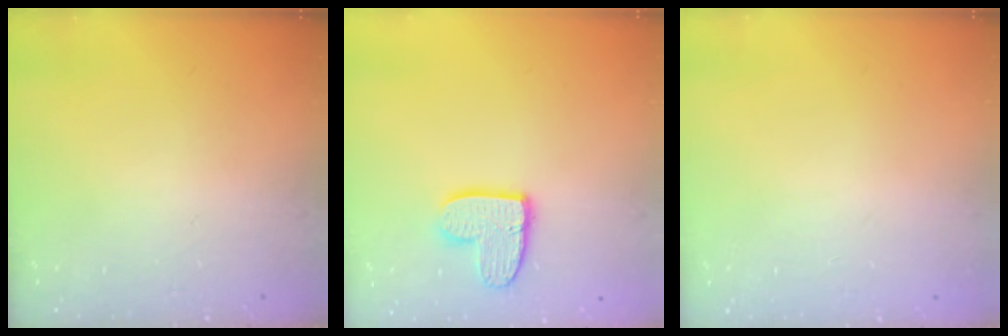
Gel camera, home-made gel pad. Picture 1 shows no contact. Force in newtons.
{"total": 10.7, "press": 10.7, "slide": 0.8}
{"total": 0.0}